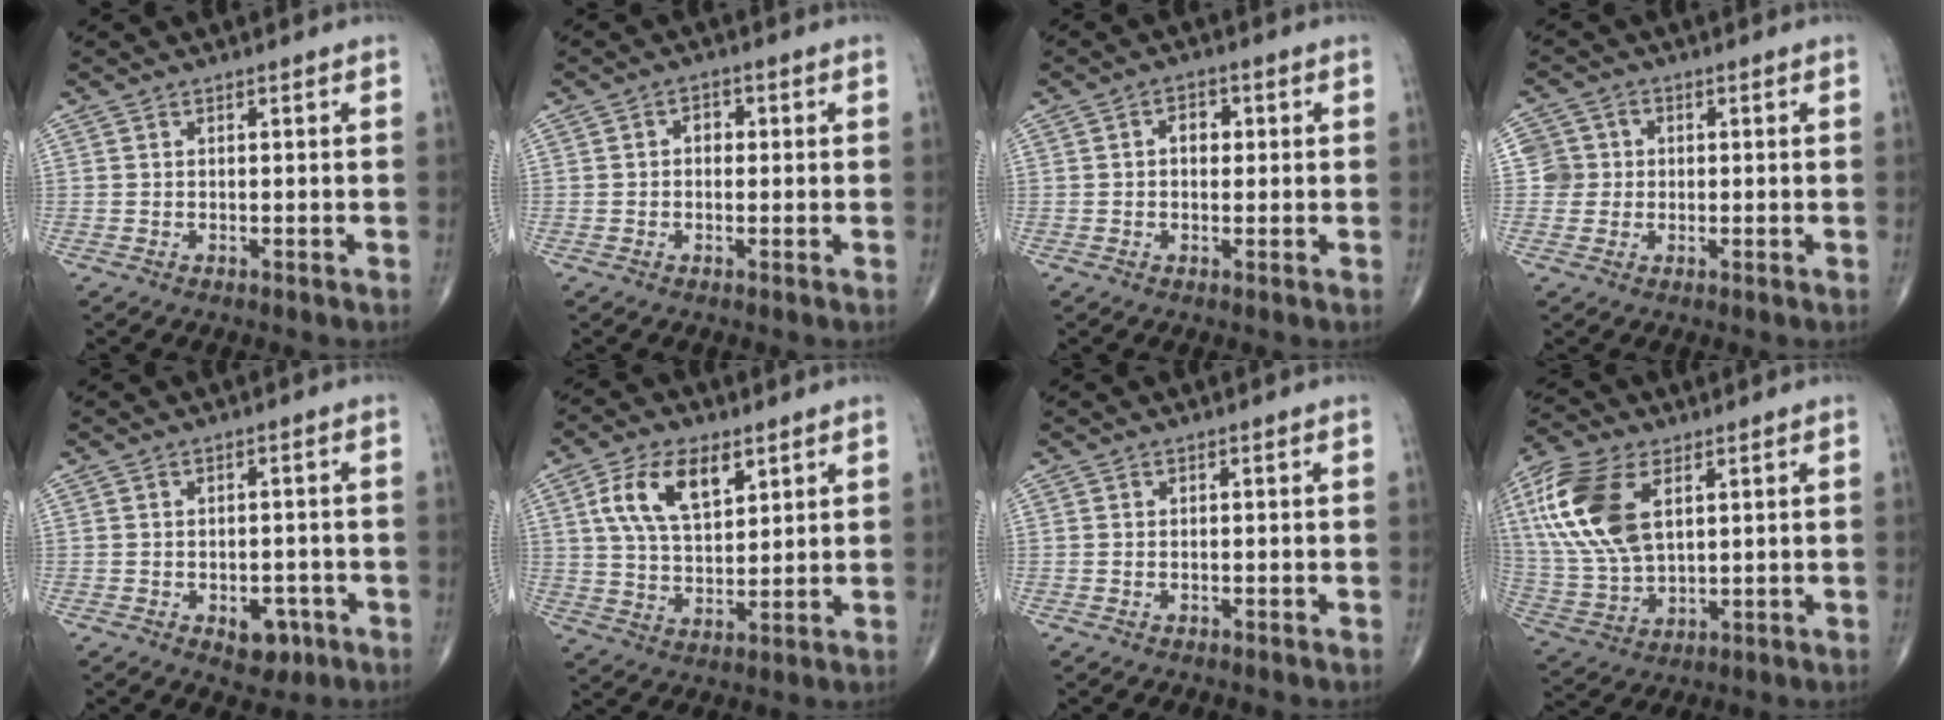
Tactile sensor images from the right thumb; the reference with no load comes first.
{"total": 2.6, "force": [0.2, 1.9, 1.7], "torque": [-0.012, 0.011, -0.001]}
{"total": 3.4, "force": [0.4, 2.4, 2.4], "torque": [-0.022, 0.010, 0.003]}
{"total": 4.1, "force": [0.1, 4.1, 0.3], "torque": [0.028, 0.010, -0.005]}
{"total": 5.0, "force": [-2.1, 3.2, 3.2], "torque": [-0.022, 0.011, -0.021]}
{"total": 11.6, "force": [5.0, 6.0, 8.6], "torque": [-0.147, -0.013, 0.098]}
{"total": 0.0}
{"total": 18.3, "force": [5.9, 10.1, 14.1], "torque": [-0.302, -0.011, 0.115]}